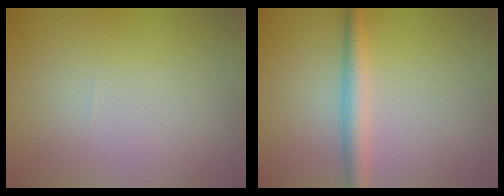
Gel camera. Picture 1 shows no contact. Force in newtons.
{"total": 2.7, "press": 2.7, "slide": 0.0}